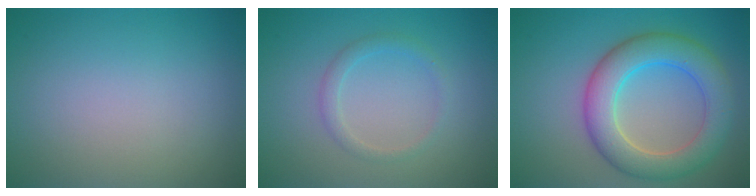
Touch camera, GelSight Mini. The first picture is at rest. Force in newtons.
{"total": 1.5, "press": 1.5, "slide": 0.1}
{"total": 6.7, "press": 6.7, "slide": 0.0}